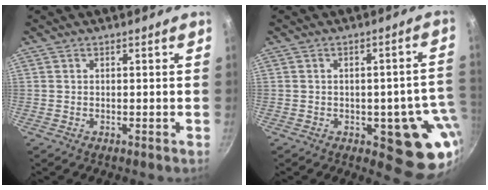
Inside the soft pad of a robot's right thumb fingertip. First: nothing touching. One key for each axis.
{"total": 14.0, "fx": -3.0, "fy": 6.5, "fz": 12.0, "tx": -0.075, "ty": 0.005, "tz": -0.033}